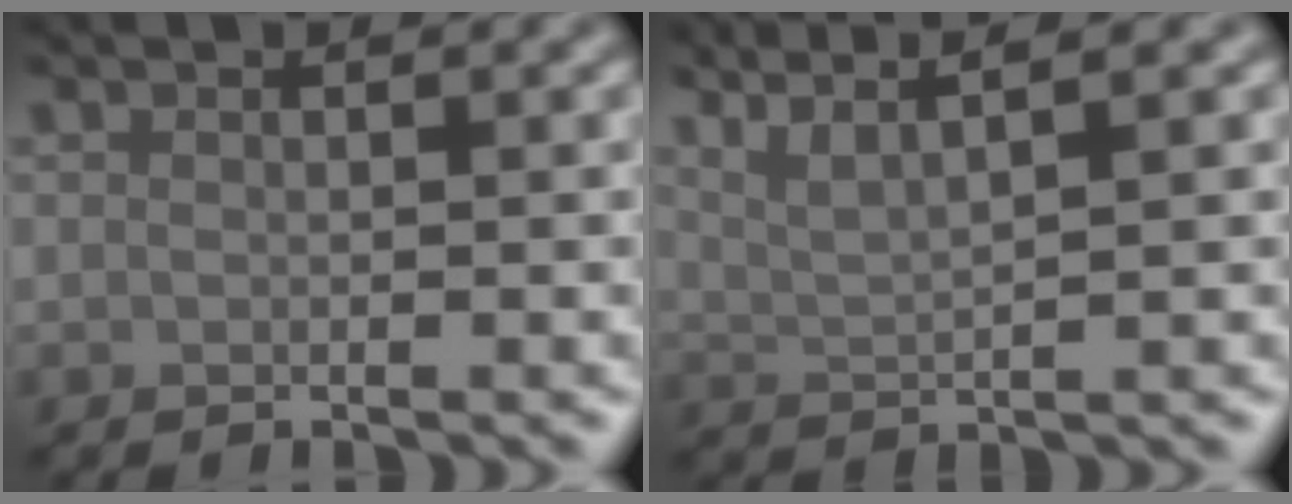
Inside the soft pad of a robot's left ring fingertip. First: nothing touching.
{"total": 6.1, "force": [4.5, 1.1, 4.0], "torque": [-0.072, 0.029, 0.054]}